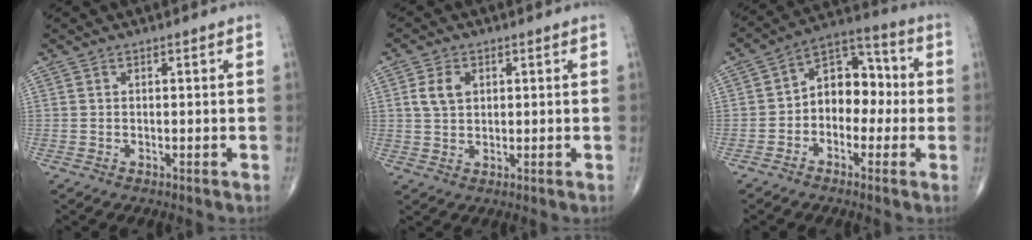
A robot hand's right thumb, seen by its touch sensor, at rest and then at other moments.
{"total": 4.5, "force": [1.2, 3.1, 2.9], "torque": [-0.049, -0.002, 0.024]}
{"total": 10.7, "force": [-1.0, 7.6, 7.4], "torque": [-0.069, 0.048, -0.033]}